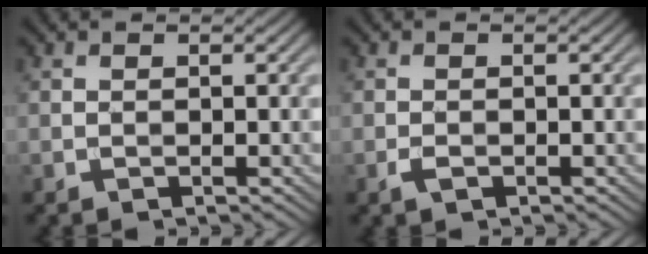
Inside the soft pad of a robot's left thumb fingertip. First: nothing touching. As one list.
[{"total": 1.2, "force": [-0.6, 0.6, 0.9], "torque": [-0.019, 0.001, -0.010]}]